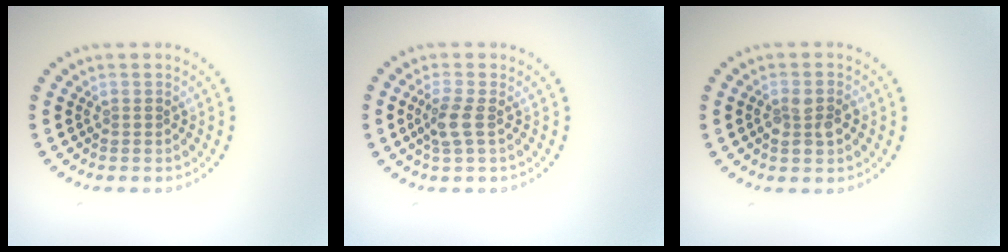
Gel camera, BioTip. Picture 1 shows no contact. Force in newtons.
{"total": 2.0, "press": 1.7, "slide": 1.0}
{"total": 2.5, "press": 2.4, "slide": 0.4}